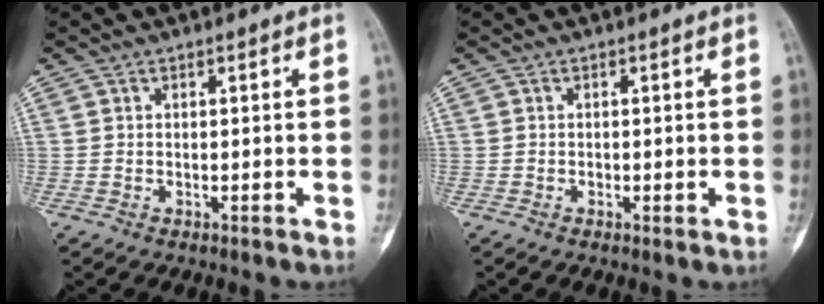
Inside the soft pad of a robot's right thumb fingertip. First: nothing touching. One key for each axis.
{"total": 0.9, "fx": -0.2, "fy": 0.4, "fz": 0.7, "tx": -0.011, "ty": 0.000, "tz": -0.004}